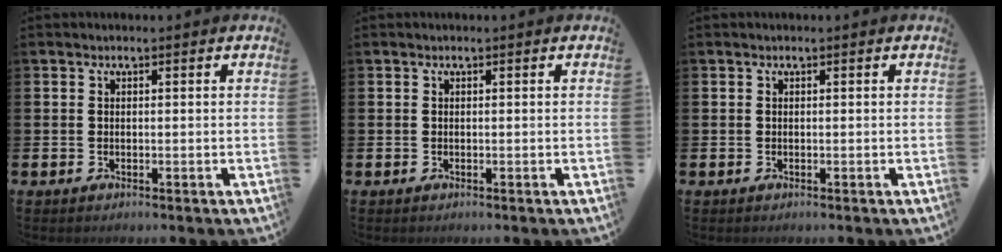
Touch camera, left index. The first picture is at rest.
{"total": 0.0}
{"total": 0.0}